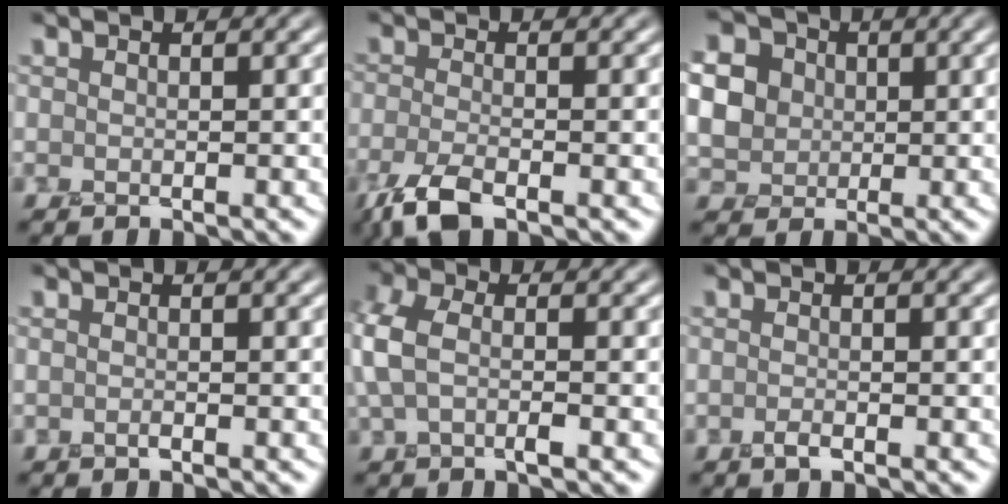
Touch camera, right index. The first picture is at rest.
{"total": 3.4, "force": [-2.4, 1.0, 2.2], "torque": [-0.052, -0.003, -0.055]}
{"total": 6.5, "force": [1.5, 5.9, 2.3], "torque": [-0.066, 0.038, 0.027]}
{"total": 0.0}
{"total": 3.4, "force": [0.1, 1.8, 2.9], "torque": [-0.079, 0.014, -0.006]}
{"total": 0.6, "force": [-0.3, 0.2, 0.4], "torque": [-0.007, 0.001, -0.009]}